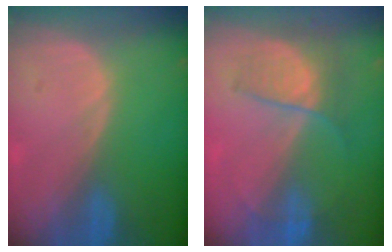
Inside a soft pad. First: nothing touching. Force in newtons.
{"total": 7.2, "press": 6.0, "slide": 3.9}